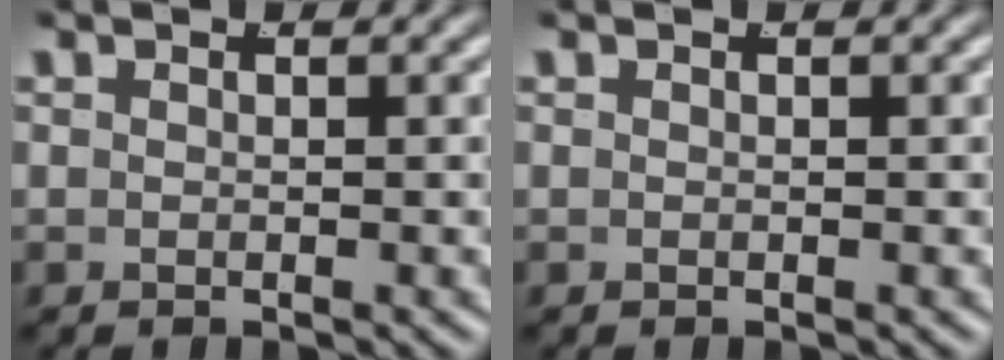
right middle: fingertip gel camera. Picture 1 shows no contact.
{"total": 0.0}